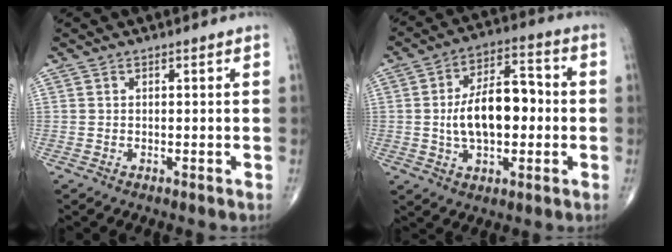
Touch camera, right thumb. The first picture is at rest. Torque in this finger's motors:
{"motor_torque": [1.57, 1.59, 1.30, -0.16, 0.11]}